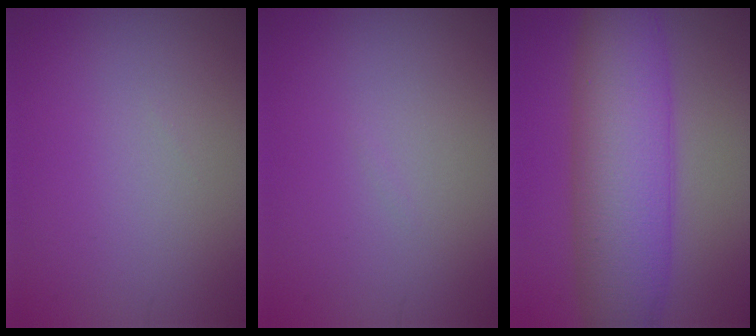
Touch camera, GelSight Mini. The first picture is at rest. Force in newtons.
{"total": 0.0}
{"total": 9.9, "press": 9.9, "slide": 0.4}